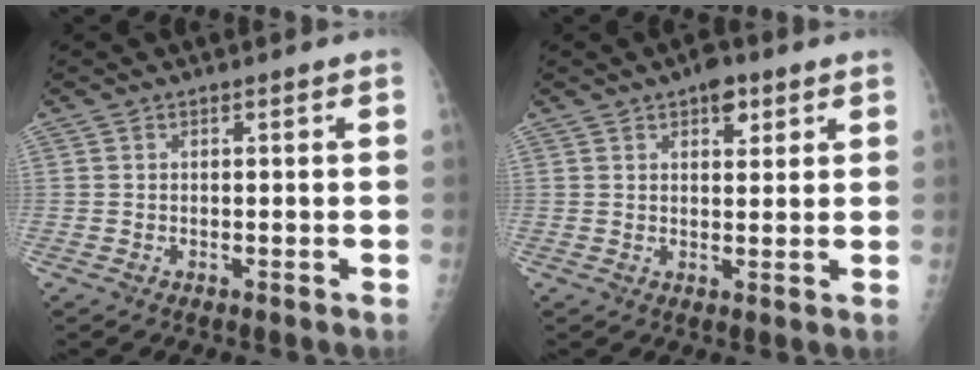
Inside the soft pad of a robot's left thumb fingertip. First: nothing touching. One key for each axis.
{"total": 4.6, "fx": 2.6, "fy": 2.4, "fz": 2.9, "tx": -0.022, "ty": -0.010, "tz": 0.035}